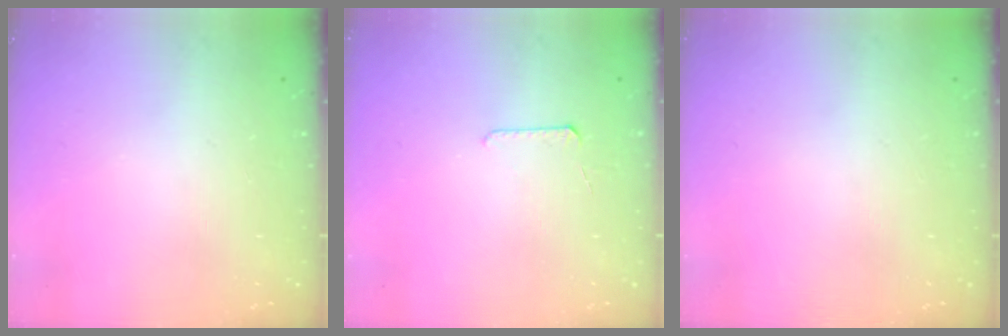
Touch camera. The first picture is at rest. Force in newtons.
{"total": 5.2, "press": 5.1, "slide": 0.5}
{"total": 0.0}